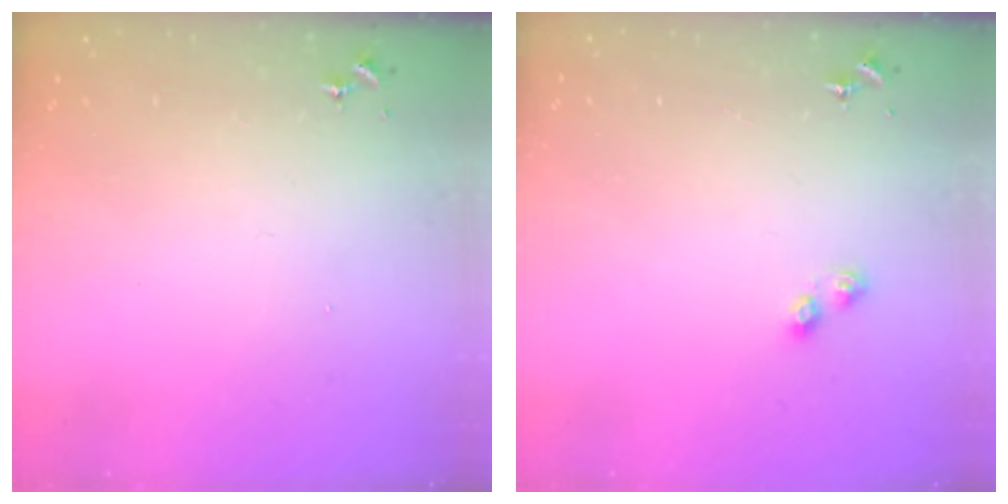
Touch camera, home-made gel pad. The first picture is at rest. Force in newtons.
{"total": 4.0, "press": 3.9, "slide": 0.6}